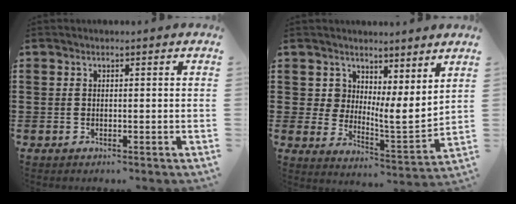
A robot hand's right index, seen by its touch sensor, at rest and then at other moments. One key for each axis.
{"total": 5.7, "fx": 4.7, "fy": 2.8, "fz": 1.9, "tx": -0.046, "ty": -0.033, "tz": 0.085}